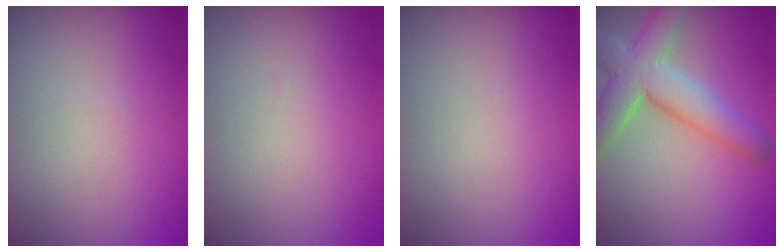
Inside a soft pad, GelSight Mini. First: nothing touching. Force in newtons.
{"total": 0.0}
{"total": 0.0}
{"total": 6.9, "press": 6.9, "slide": 0.3}